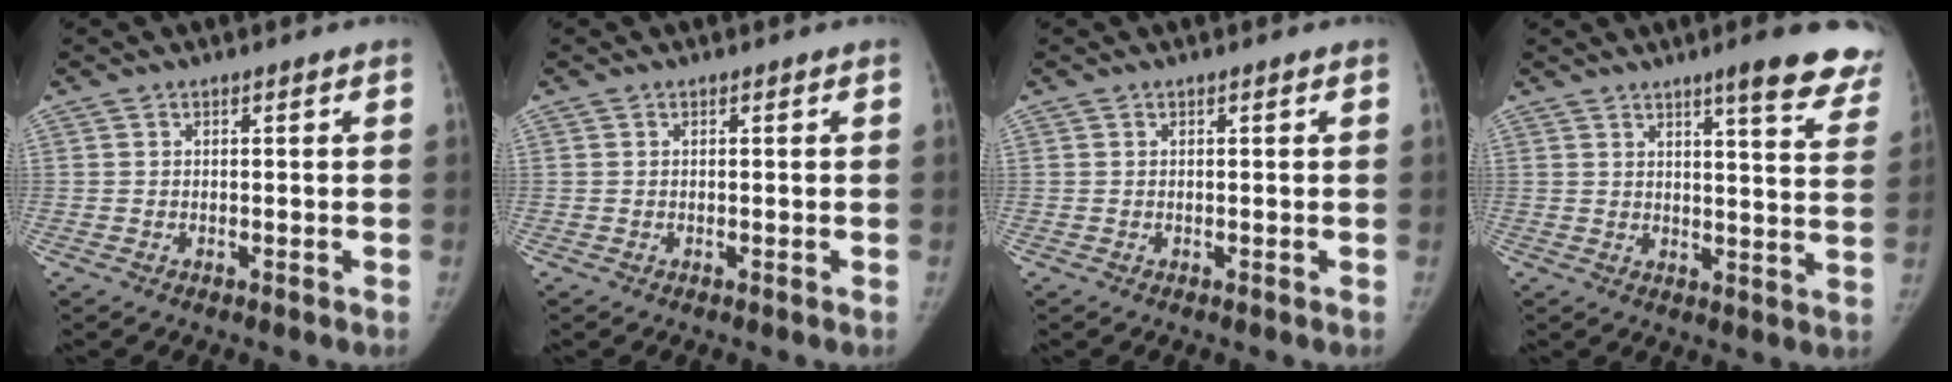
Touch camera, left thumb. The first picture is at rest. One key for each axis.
{"total": 0.0}
{"total": 0.0}
{"total": 14.2, "fx": 10.2, "fy": 2.2, "fz": 9.6, "tx": -0.085, "ty": -0.052, "tz": 0.114}